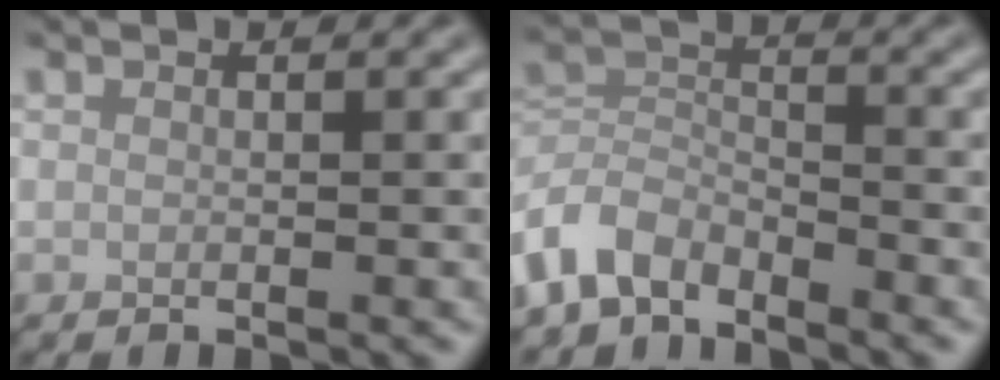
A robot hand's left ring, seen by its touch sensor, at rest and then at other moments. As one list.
[{"total": 5.0, "force": [-3.8, 2.6, 1.8], "torque": [-0.037, -0.002, -0.089]}]